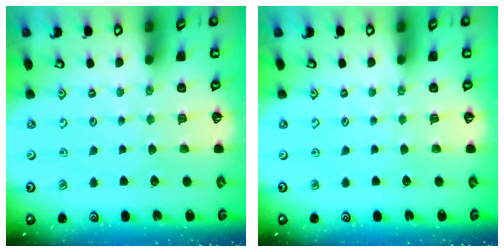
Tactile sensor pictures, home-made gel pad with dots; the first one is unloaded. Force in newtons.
{"total": 0.0}